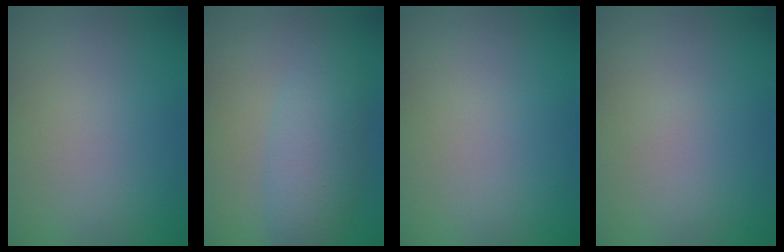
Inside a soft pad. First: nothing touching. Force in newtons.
{"total": 4.2, "press": 4.2, "slide": 0.1}
{"total": 0.0}
{"total": 0.0}